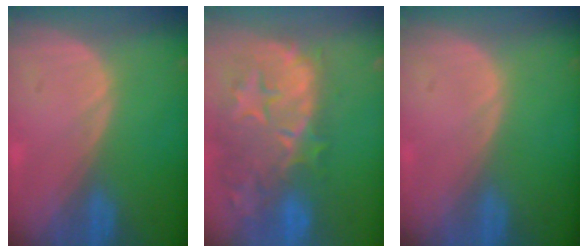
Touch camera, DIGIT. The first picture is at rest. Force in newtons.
{"total": 14.2, "press": 12.0, "slide": 7.6}
{"total": 0.0}